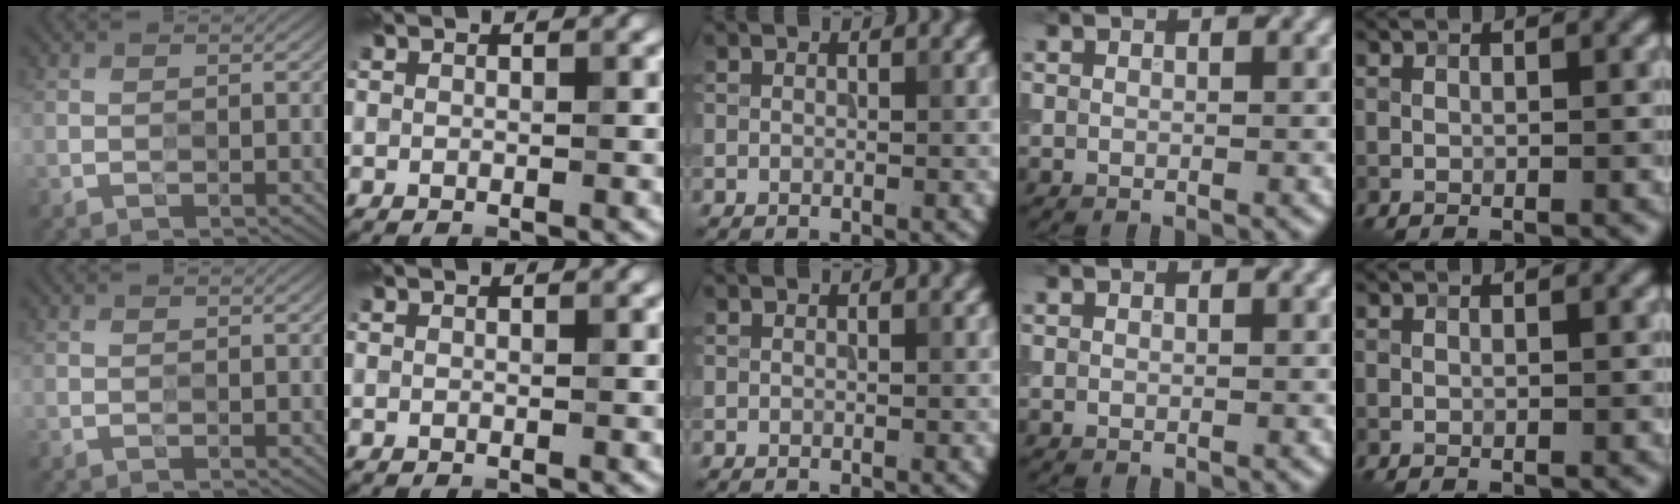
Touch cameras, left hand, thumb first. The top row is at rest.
{}